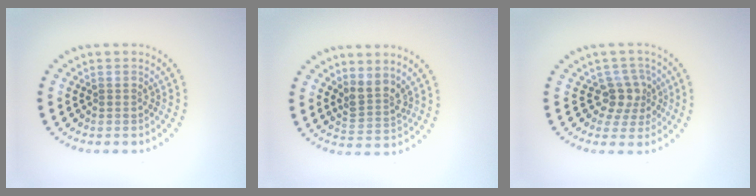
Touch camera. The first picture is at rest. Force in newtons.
{"total": 2.6, "press": 1.9, "slide": 1.7}
{"total": 2.7, "press": 2.1, "slide": 1.7}